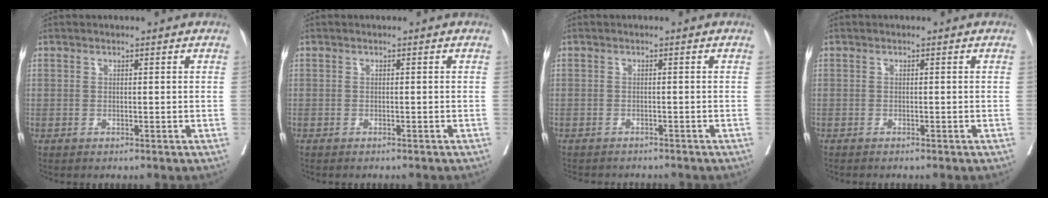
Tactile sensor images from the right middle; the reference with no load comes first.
{"total": 2.6, "force": [-2.4, 0.4, 0.8], "torque": [-0.012, -0.003, -0.031]}
{"total": 6.5, "force": [-5.8, 2.2, 1.8], "torque": [-0.022, -0.003, -0.076]}
{"total": 2.1, "force": [-1.9, 0.3, 0.9], "torque": [-0.015, -0.002, -0.022]}